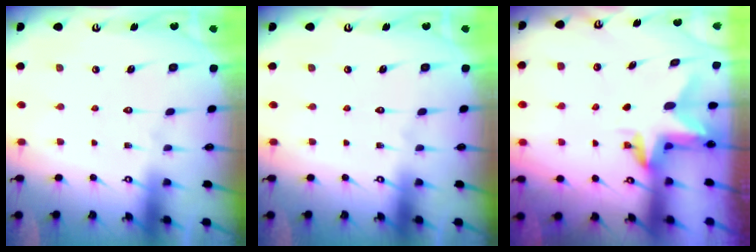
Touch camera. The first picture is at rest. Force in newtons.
{"total": 0.0}
{"total": 3.1, "press": 3.1, "slide": 0.3}